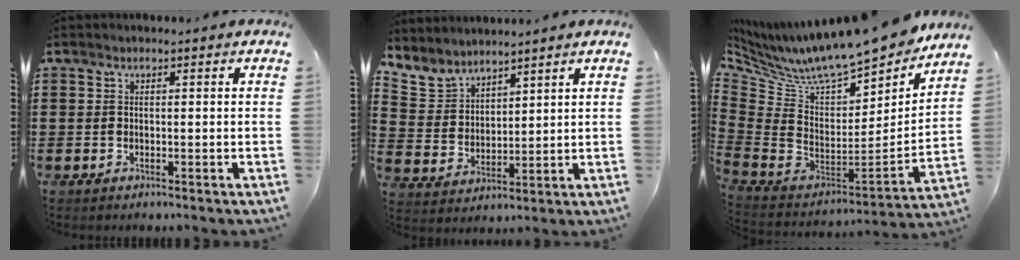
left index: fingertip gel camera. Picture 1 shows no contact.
{"total": 5.4, "force": [4.9, 2.2, 0.3], "torque": [-0.032, -0.022, 0.092]}
{"total": 10.0, "force": [8.8, 1.7, 4.4], "torque": [-0.109, -0.077, 0.146]}